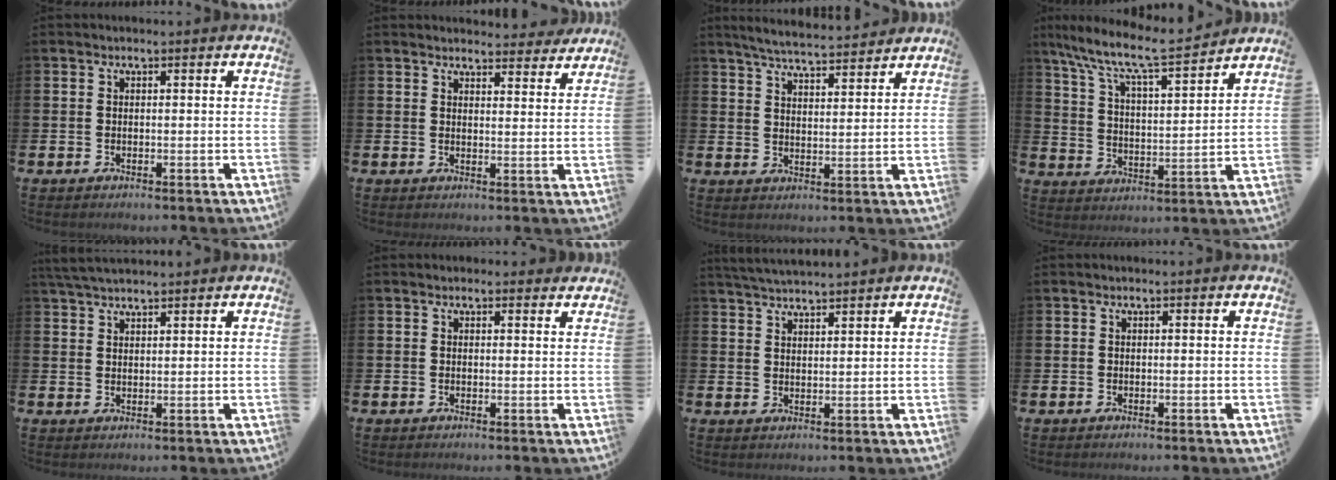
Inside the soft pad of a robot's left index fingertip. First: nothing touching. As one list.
[{"total": 3.9, "force": [3.8, 0.6, 0.2], "torque": [0.004, -0.026, 0.067]}, {"total": 5.4, "force": [5.3, 0.2, 1.0], "torque": [-0.030, -0.032, 0.092]}, {"total": 9.3, "force": [8.4, 1.1, 4.0], "torque": [-0.102, -0.061, 0.138]}, {"total": 3.5, "force": [3.2, 0.7, 1.2], "torque": [-0.025, -0.010, 0.059]}, {"total": 0.7, "force": [0.6, 0.4, 0.2], "torque": [0.011, -0.001, 0.008]}, {"total": 3.5, "force": [3.5, -0.1, 0.2], "torque": [-0.014, -0.013, 0.064]}, {"total": 0.0}]